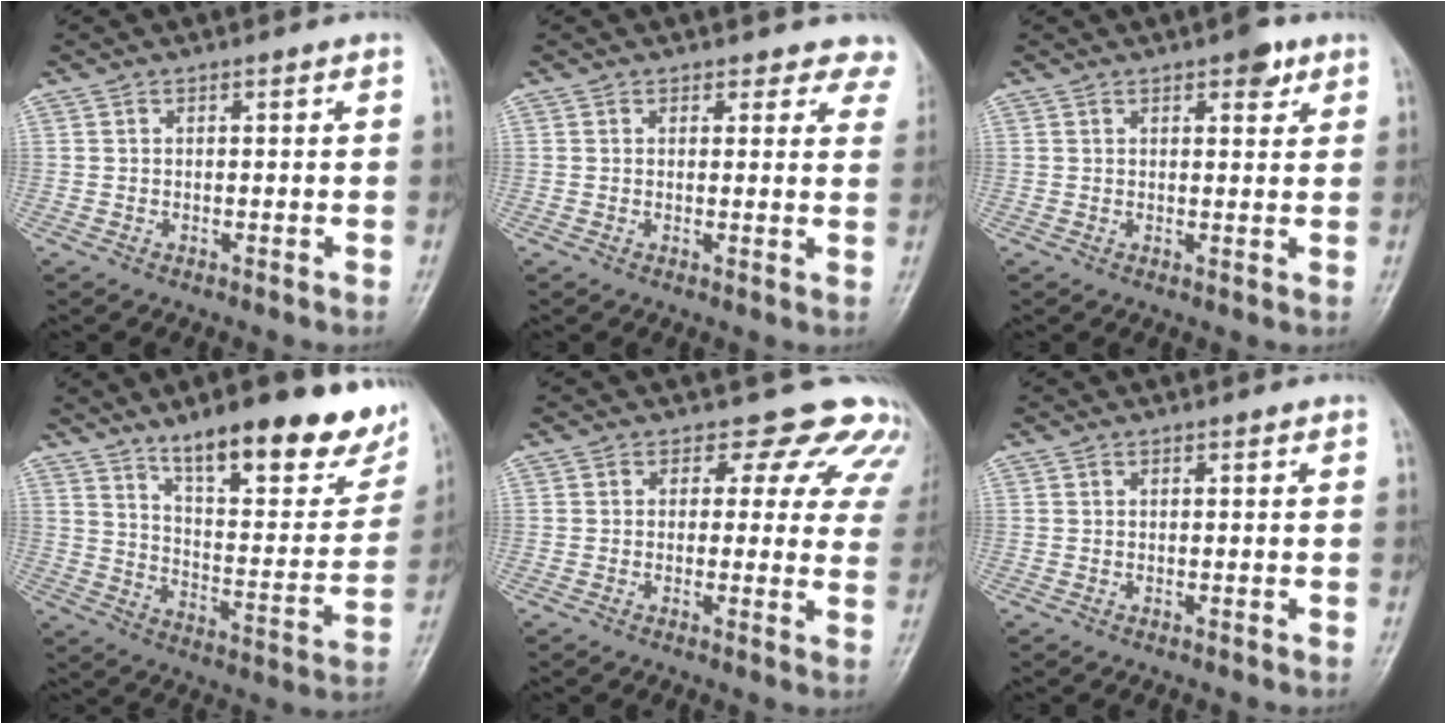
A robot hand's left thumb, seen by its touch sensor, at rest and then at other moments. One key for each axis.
{"total": 6.2, "fx": 5.4, "fy": 3.2, "fz": 0.2, "tx": 0.056, "ty": -0.019, "tz": 0.032}
{"total": 3.9, "fx": 2.3, "fy": 1.8, "fz": 2.6, "tx": -0.019, "ty": -0.008, "tz": 0.027}
{"total": 23.4, "fx": 15.8, "fy": 7.4, "fz": 15.5, "tx": -0.167, "ty": -0.078, "tz": 0.237}
{"total": 10.8, "fx": 8.8, "fy": 5.8, "fz": 2.4, "tx": 0.032, "ty": -0.036, "tz": 0.068}
{"total": 0.0}